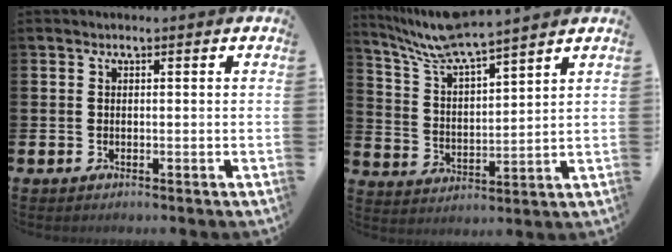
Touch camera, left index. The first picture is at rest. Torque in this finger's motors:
{"motor_torque": [1.62, -0.52, 0.26, 0.21]}